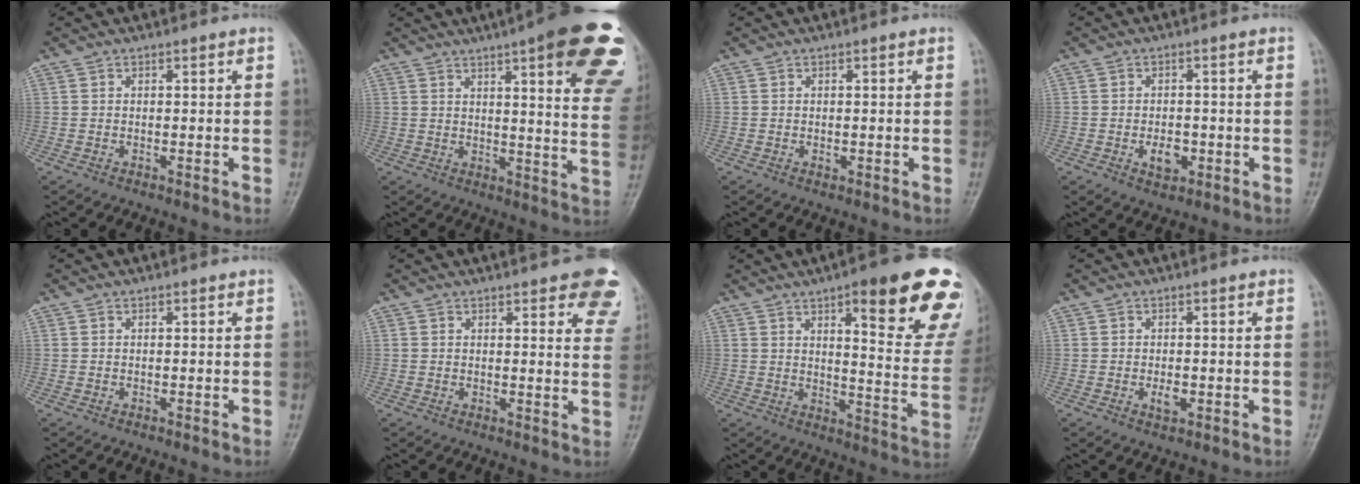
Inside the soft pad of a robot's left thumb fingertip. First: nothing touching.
{"total": 24.4, "force": [12.5, 5.2, 20.3], "torque": [-0.202, -0.026, 0.148]}
{"total": 1.0, "force": [-0.1, 0.6, 0.8], "torque": [-0.008, 0.005, 0.001]}
{"total": 4.1, "force": [-1.3, 2.7, 2.8], "torque": [-0.034, 0.004, -0.015]}
{"total": 0.0}
{"total": 11.7, "force": [7.1, 3.9, 8.5], "torque": [-0.070, -0.027, 0.071]}
{"total": 22.5, "force": [12.4, 5.6, 17.9], "torque": [-0.194, -0.054, 0.158]}
{"total": 2.4, "force": [-0.5, 1.2, 2.0], "torque": [-0.030, -0.002, -0.006]}